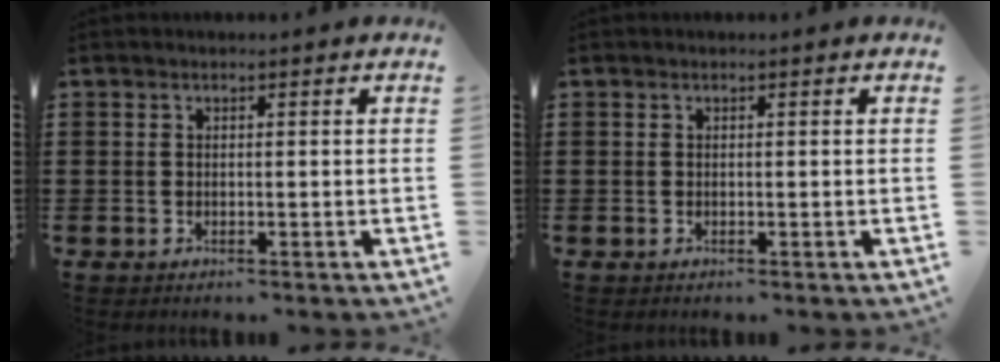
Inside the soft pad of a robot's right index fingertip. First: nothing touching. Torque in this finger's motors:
{"motor_torque": [-0.08, 0.09, 0.00, -0.01]}